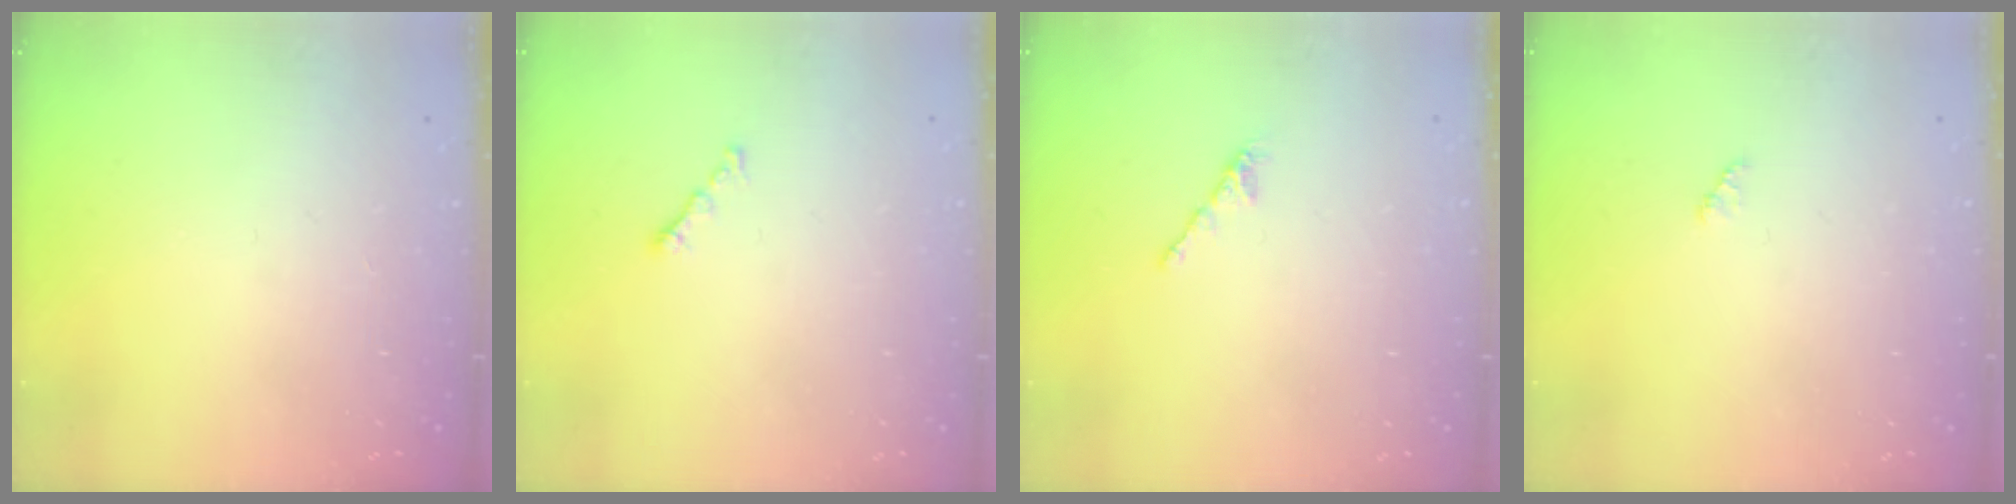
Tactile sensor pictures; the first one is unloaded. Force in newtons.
{"total": 0.8, "press": 0.7, "slide": 0.4}
{"total": 2.1, "press": 2.0, "slide": 0.7}
{"total": 1.3, "press": 1.3, "slide": 0.2}